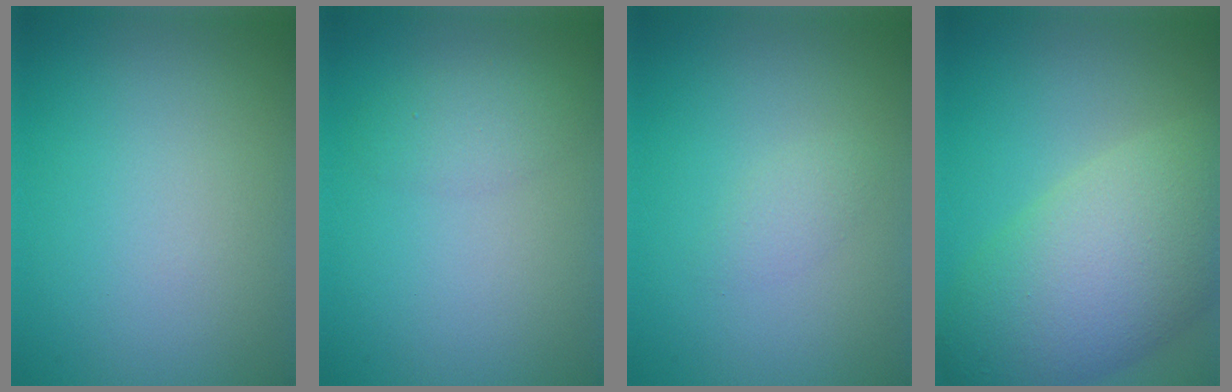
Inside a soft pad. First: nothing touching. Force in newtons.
{"total": 1.8, "press": 1.8, "slide": 0.0}
{"total": 1.2, "press": 1.2, "slide": 0.1}
{"total": 9.8, "press": 9.8, "slide": 0.6}